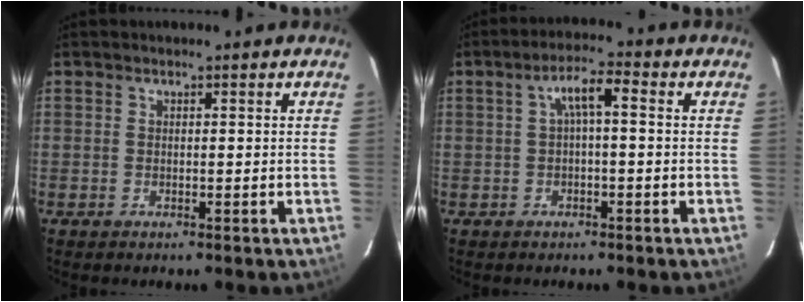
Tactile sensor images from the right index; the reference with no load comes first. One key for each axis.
{"total": 4.4, "fx": 0.2, "fy": 1.1, "fz": 4.3, "tx": -0.081, "ty": 0.016, "tz": 0.008}